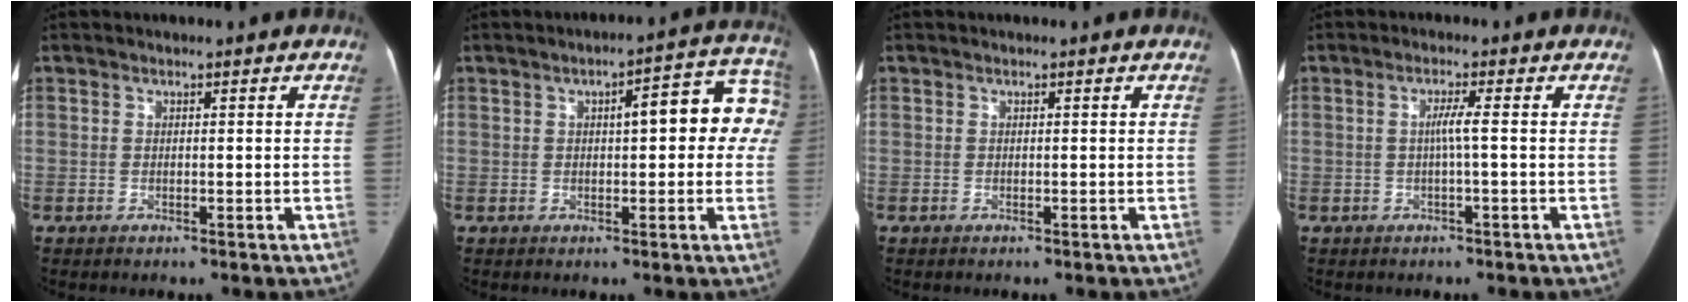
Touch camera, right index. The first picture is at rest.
{"total": 11.3, "force": [2.4, 3.6, 10.4], "torque": [-0.116, 0.047, 0.025]}
{"total": 0.0}
{"total": 2.3, "force": [-0.2, -0.4, 2.3], "torque": [-0.040, 0.002, -0.004]}